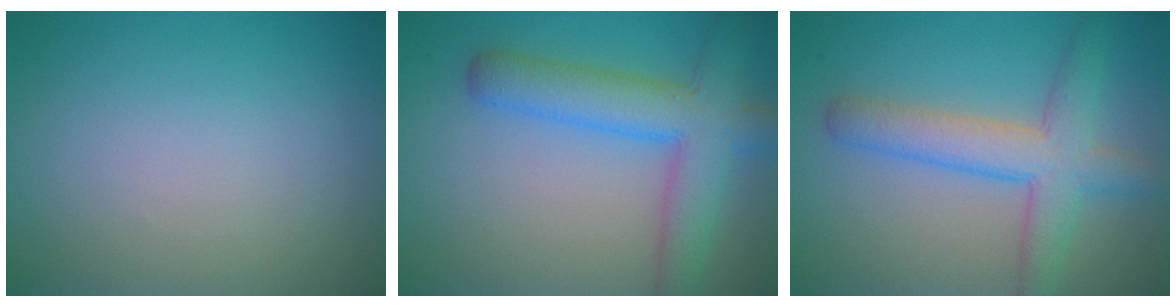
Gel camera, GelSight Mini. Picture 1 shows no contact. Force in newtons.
{"total": 5.3, "press": 5.3, "slide": 0.3}
{"total": 5.4, "press": 5.4, "slide": 0.1}